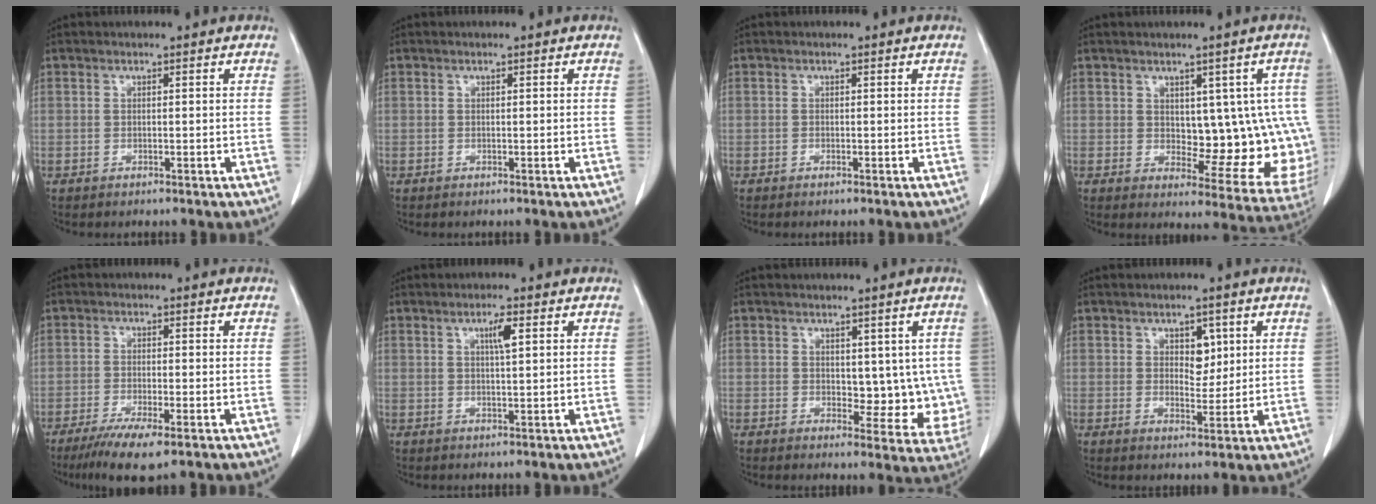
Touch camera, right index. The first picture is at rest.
{"total": 0.0}
{"total": 0.0}
{"total": 12.2, "force": [1.2, 6.1, 10.5], "torque": [-0.101, 0.006, 0.028]}
{"total": 6.5, "force": [-4.0, 0.8, 5.0], "torque": [-0.086, -0.016, -0.067]}
{"total": 2.8, "force": [1.1, 0.2, 2.6], "torque": [-0.045, -0.001, 0.018]}
{"total": 7.4, "force": [1.1, 4.2, 6.0], "torque": [-0.049, -0.007, 0.020]}
{"total": 3.9, "force": [1.5, 2.3, 2.7], "torque": [-0.037, 0.000, 0.026]}